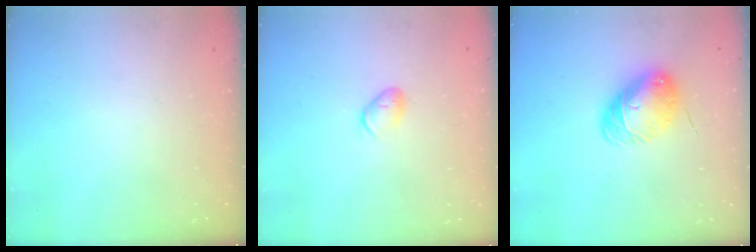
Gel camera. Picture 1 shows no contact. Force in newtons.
{"total": 5.6, "press": 5.5, "slide": 0.9}
{"total": 8.5, "press": 8.5, "slide": 0.7}